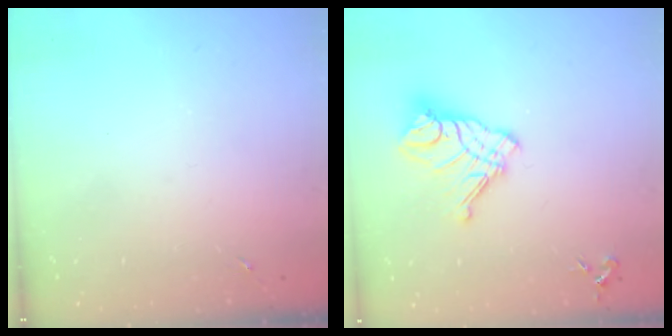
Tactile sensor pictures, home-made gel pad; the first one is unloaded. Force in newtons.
{"total": 14.1, "press": 14.1, "slide": 1.5}